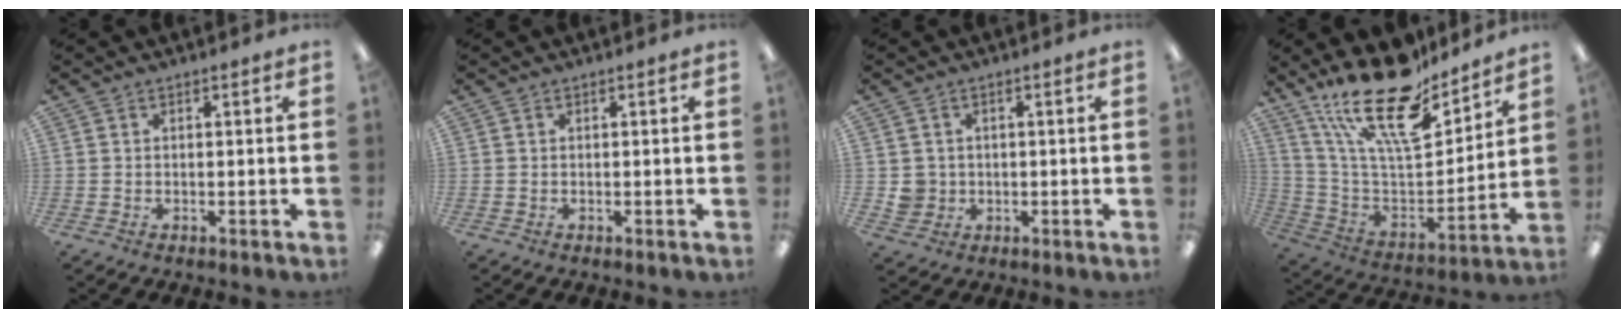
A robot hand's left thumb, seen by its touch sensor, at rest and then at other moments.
{"total": 0.0}
{"total": 3.8, "force": [0.3, 3.7, 0.6], "torque": [-0.010, 0.006, 0.006]}
{"total": 23.8, "force": [17.2, 8.4, 14.2], "torque": [-0.264, -0.109, 0.301]}